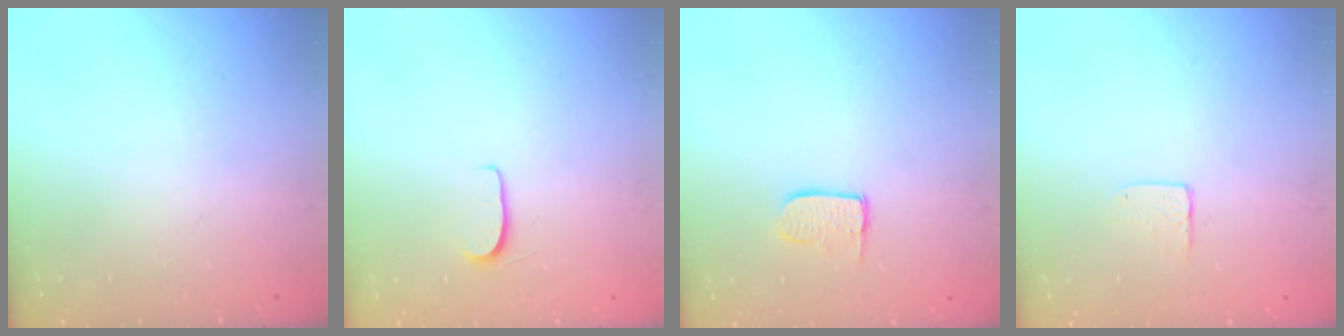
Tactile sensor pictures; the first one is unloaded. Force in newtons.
{"total": 5.0, "press": 5.0, "slide": 0.5}
{"total": 6.7, "press": 6.7, "slide": 0.2}
{"total": 3.6, "press": 3.6, "slide": 0.3}